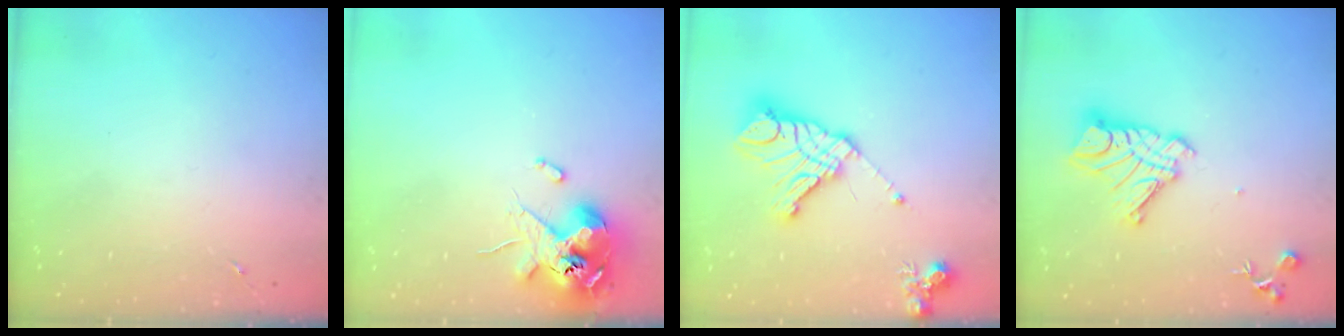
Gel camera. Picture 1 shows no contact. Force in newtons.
{"total": 12.1, "press": 12.0, "slide": 2.0}
{"total": 17.2, "press": 17.0, "slide": 2.4}
{"total": 13.7, "press": 13.6, "slide": 1.2}